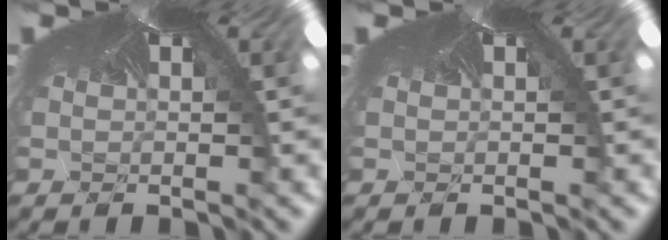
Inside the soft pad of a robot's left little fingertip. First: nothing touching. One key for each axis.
{"total": 0.0}